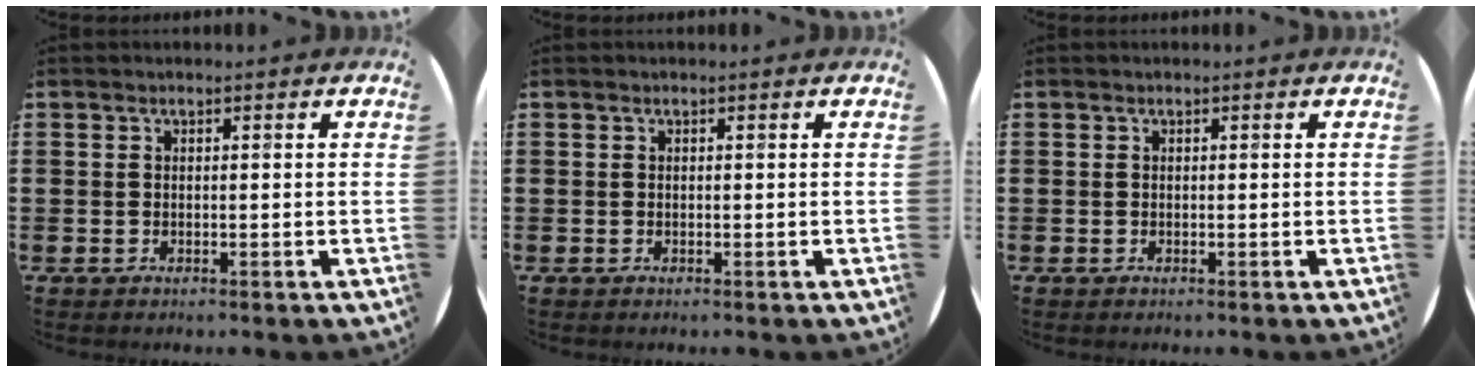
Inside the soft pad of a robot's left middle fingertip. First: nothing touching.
{"total": 0.0}
{"total": 0.0}